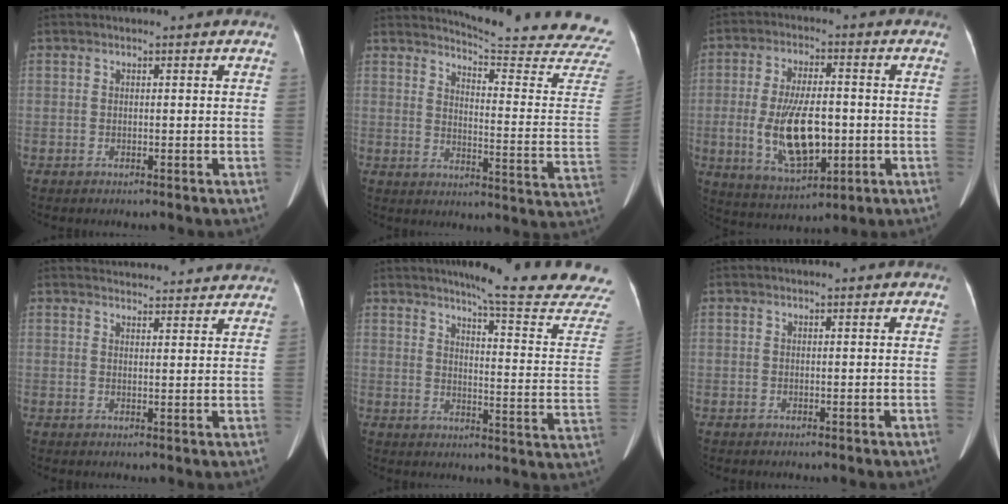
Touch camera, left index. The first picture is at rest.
{"total": 21.6, "force": [21.1, -0.8, 4.5], "torque": [-0.063, -0.166, 0.233]}
{"total": 12.2, "force": [-1.8, 5.0, 10.9], "torque": [-0.217, -0.005, -0.021]}
{"total": 13.6, "force": [13.2, 2.2, 2.6], "torque": [-0.019, 0.022, 0.148]}
{"total": 18.8, "force": [17.4, -0.8, 7.0], "torque": [-0.090, -0.111, 0.196]}
{"total": 0.0}